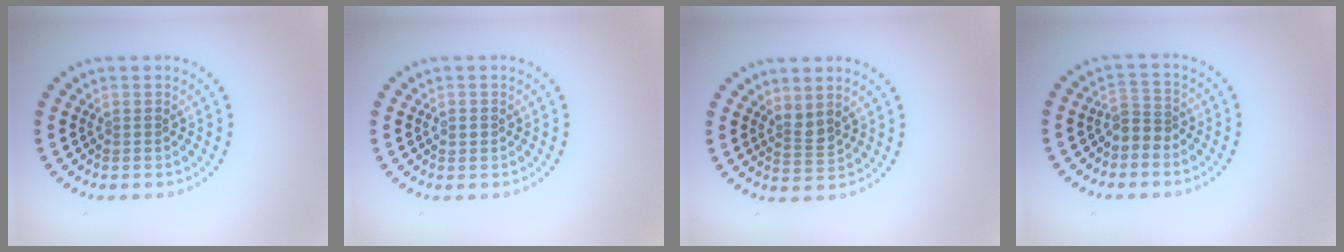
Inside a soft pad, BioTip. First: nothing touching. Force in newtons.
{"total": 0.9, "press": 0.9, "slide": 0.0}
{"total": 1.7, "press": 1.4, "slide": 1.1}
{"total": 2.1, "press": 1.7, "slide": 1.2}